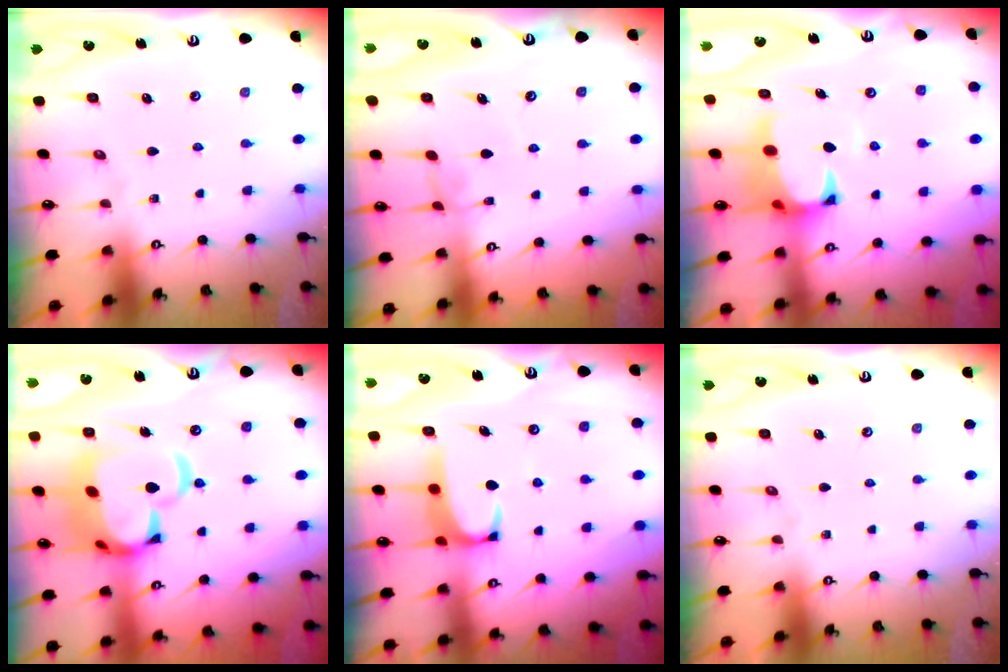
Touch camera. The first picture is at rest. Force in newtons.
{"total": 1.0, "press": 0.7, "slide": 0.7}
{"total": 2.6, "press": 2.4, "slide": 1.1}
{"total": 11.3, "press": 11.1, "slide": 1.9}
{"total": 2.0, "press": 2.0, "slide": 0.3}
{"total": 0.0}